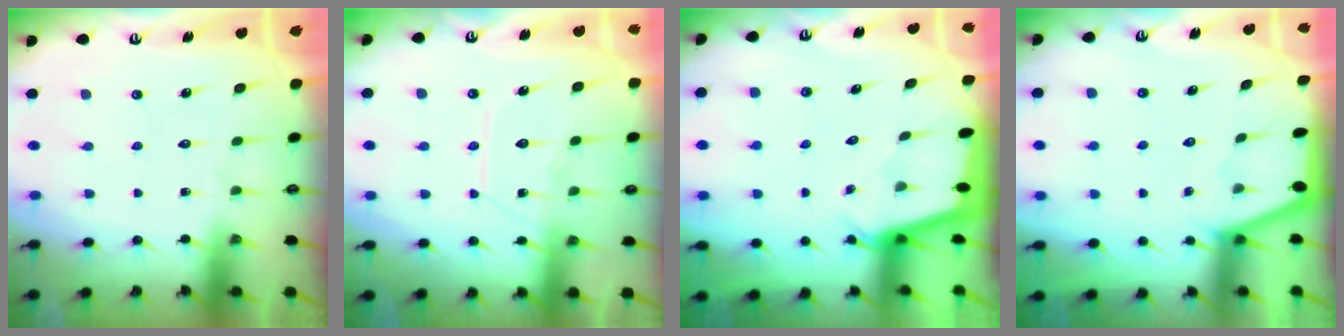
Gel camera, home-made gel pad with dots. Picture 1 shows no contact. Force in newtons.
{"total": 10.7, "press": 10.7, "slide": 1.1}
{"total": 1.9, "press": 1.9, "slide": 0.2}
{"total": 1.1, "press": 1.0, "slide": 0.2}